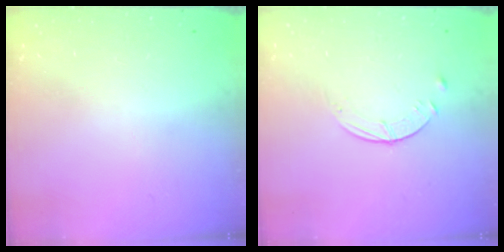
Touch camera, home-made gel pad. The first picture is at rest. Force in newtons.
{"total": 2.6, "press": 2.5, "slide": 0.3}